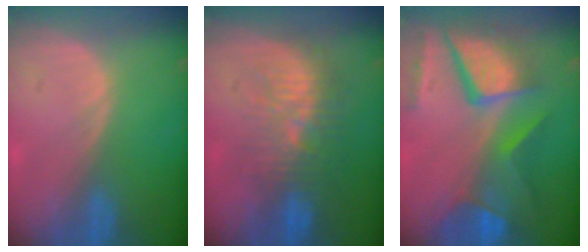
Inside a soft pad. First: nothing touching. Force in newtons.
{"total": 9.5, "press": 9.1, "slide": 2.8}
{"total": 12.0, "press": 9.9, "slide": 6.8}